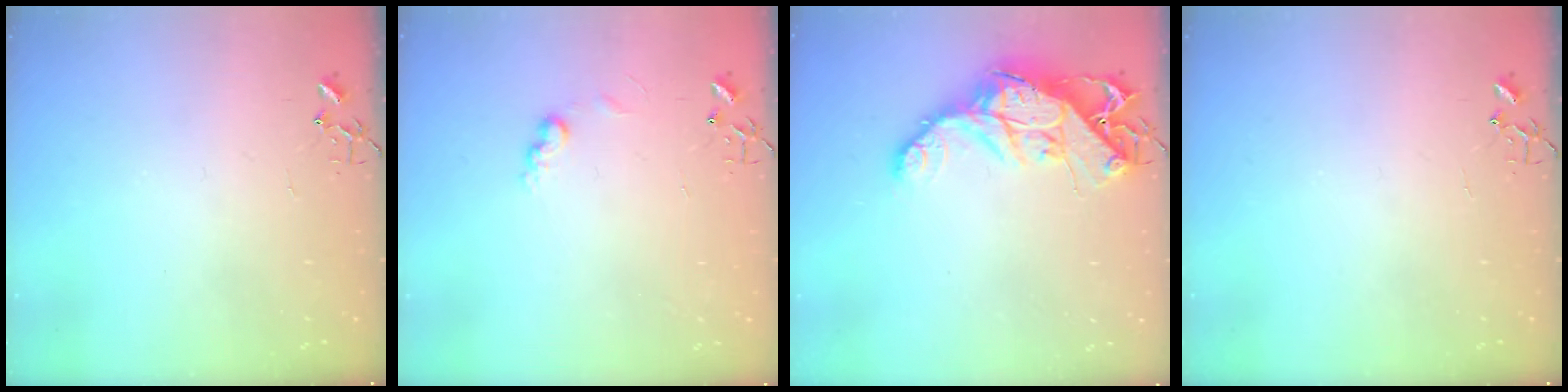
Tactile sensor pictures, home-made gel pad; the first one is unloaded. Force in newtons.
{"total": 6.6, "press": 6.5, "slide": 0.9}
{"total": 16.1, "press": 16.1, "slide": 1.6}
{"total": 0.0}